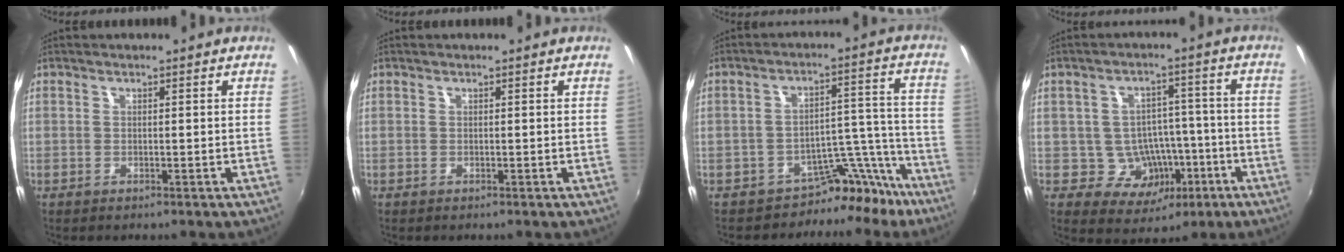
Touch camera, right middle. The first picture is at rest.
{"total": 0.0}
{"total": 9.4, "force": [-7.9, 4.8, 1.7], "torque": [0.000, 0.051, -0.110]}
{"total": 8.9, "force": [-3.0, 7.7, 3.4], "torque": [-0.067, 0.025, -0.019]}